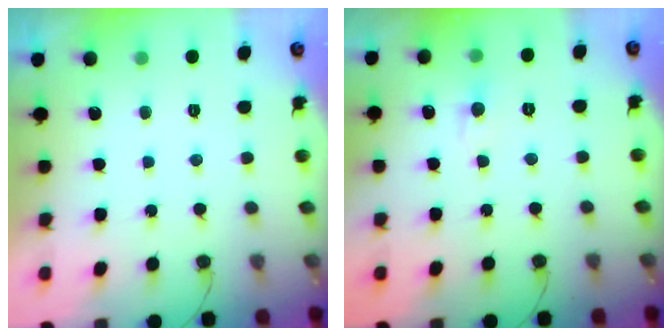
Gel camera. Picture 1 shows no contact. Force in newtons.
{"total": 4.0, "press": 4.0, "slide": 0.5}